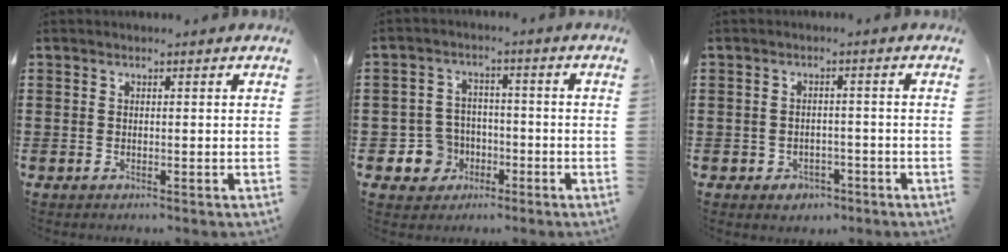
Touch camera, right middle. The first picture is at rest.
{"total": 5.3, "force": [-2.0, 4.8, 1.2], "torque": [-0.050, 0.006, -0.039]}
{"total": 1.9, "force": [-1.4, 1.2, 0.3], "torque": [-0.012, 0.001, -0.032]}